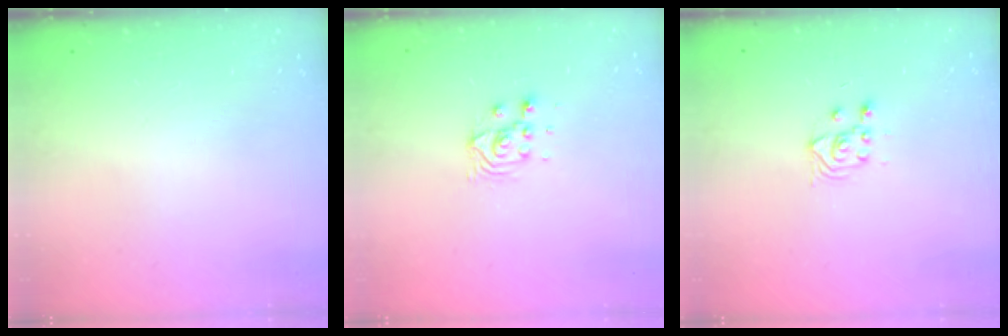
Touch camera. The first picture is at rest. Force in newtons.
{"total": 4.4, "press": 4.4, "slide": 0.2}
{"total": 3.0, "press": 2.6, "slide": 1.3}